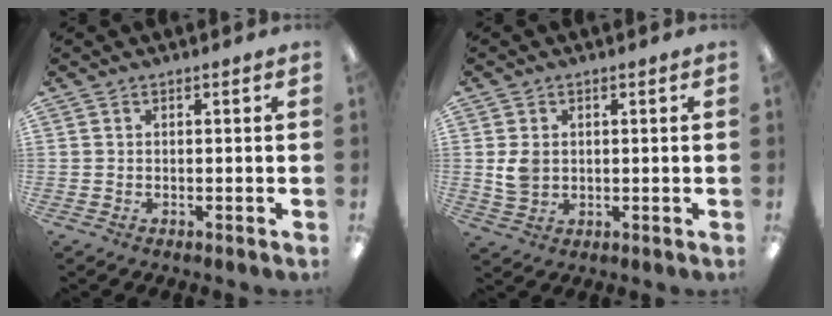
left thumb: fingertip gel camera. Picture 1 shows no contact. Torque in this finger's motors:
{"motor_torque": [0.01, 0.10, 0.06, -0.02, 0.03]}